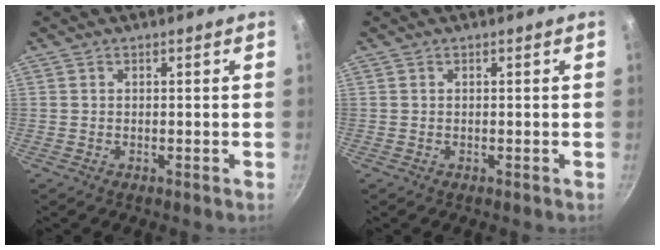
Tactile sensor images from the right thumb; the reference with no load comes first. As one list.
[{"total": 0.0}]